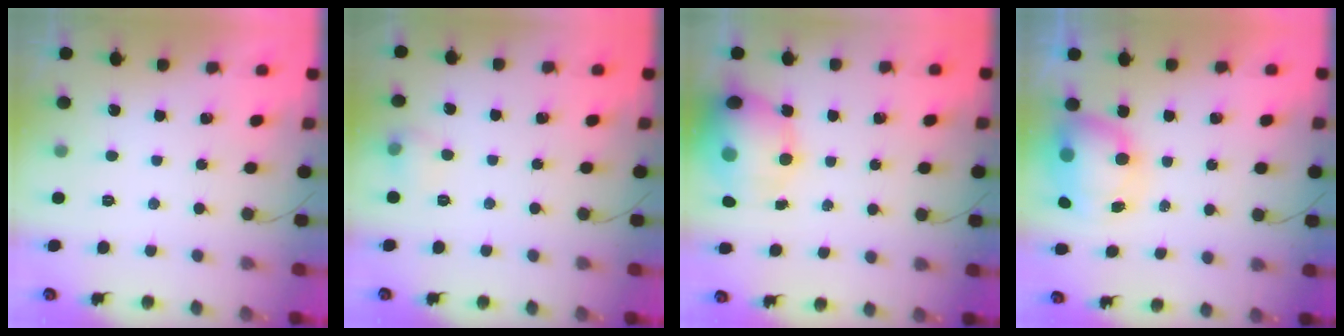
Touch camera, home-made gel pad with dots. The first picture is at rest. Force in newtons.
{"total": 6.3, "press": 6.2, "slide": 1.2}
{"total": 14.9, "press": 14.5, "slide": 3.7}
{"total": 9.2, "press": 8.9, "slide": 2.4}